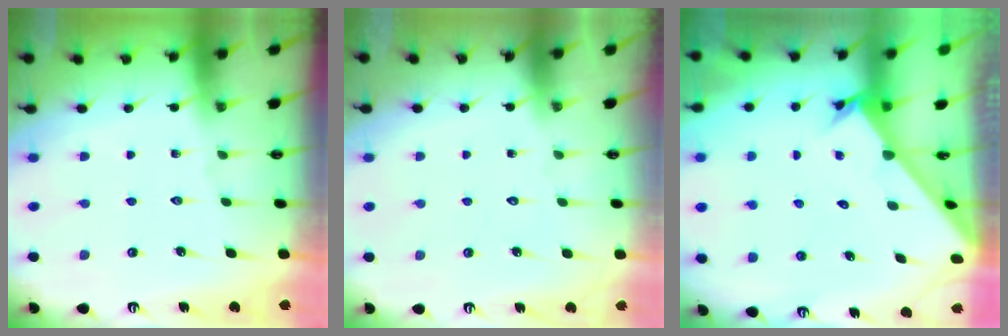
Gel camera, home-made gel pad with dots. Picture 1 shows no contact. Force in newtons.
{"total": 1.8, "press": 1.8, "slide": 0.0}
{"total": 2.6, "press": 2.6, "slide": 0.3}